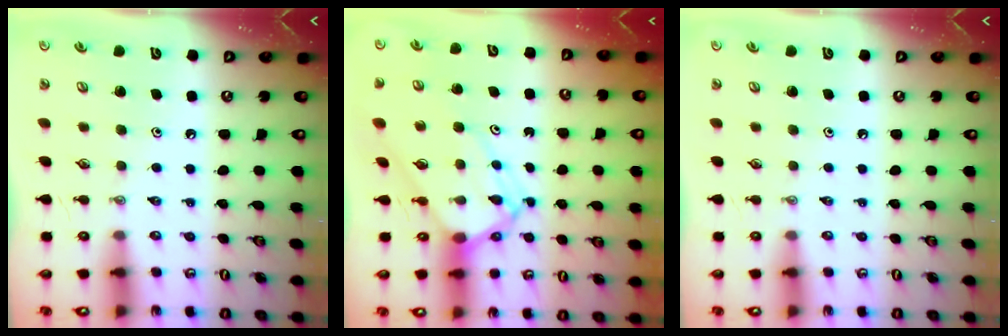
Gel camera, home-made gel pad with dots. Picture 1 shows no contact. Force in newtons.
{"total": 8.6, "press": 8.5, "slide": 0.7}
{"total": 0.0}